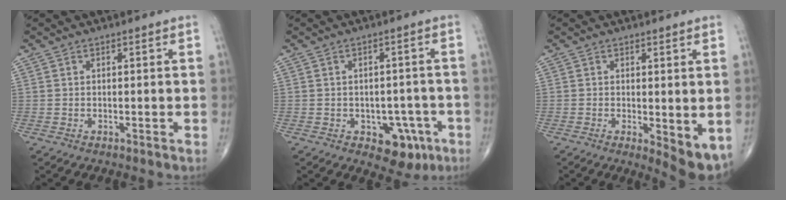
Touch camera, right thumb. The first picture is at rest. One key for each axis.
{"total": 7.5, "fx": -3.3, "fy": 4.9, "fz": 4.6, "tx": -0.021, "ty": 0.018, "tz": -0.035}
{"total": 6.3, "fx": -1.0, "fy": 2.2, "fz": 5.9, "tx": -0.074, "ty": -0.018, "tz": -0.009}